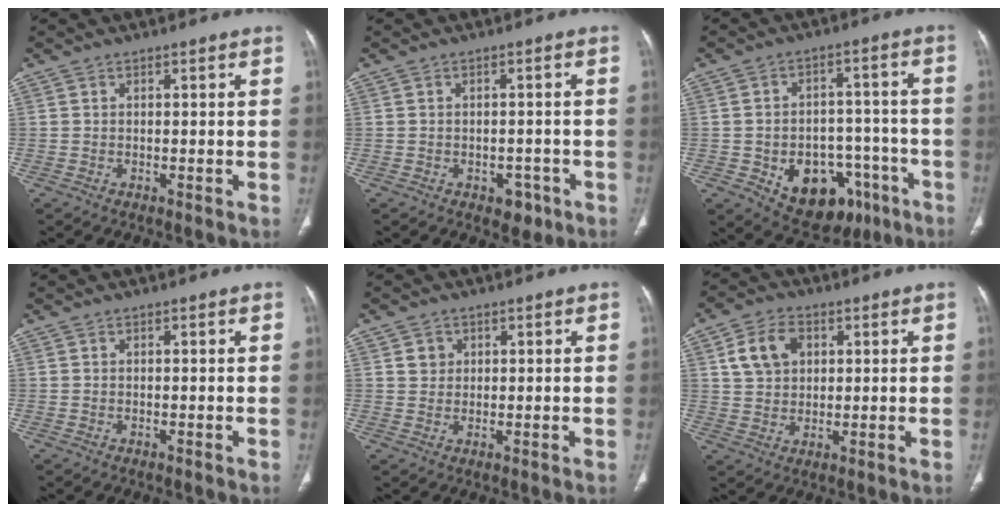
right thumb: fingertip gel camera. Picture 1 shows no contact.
{"total": 3.5, "force": [-1.8, 2.5, 1.7], "torque": [0.001, 0.011, -0.018]}
{"total": 16.7, "force": [-7.5, 11.4, 9.7], "torque": [-0.095, 0.047, -0.091]}
{"total": 0.0}
{"total": 2.5, "force": [0.9, 2.2, 0.7], "torque": [0.000, -0.005, 0.016]}
{"total": 8.0, "force": [2.6, 5.9, 4.7], "torque": [-0.069, 0.001, 0.048]}